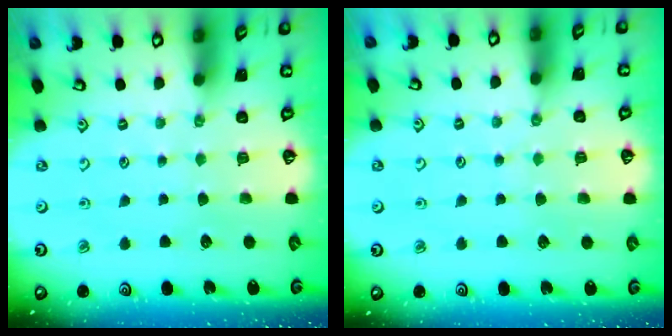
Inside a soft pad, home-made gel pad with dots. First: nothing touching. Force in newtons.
{"total": 2.7, "press": 2.7, "slide": 0.5}